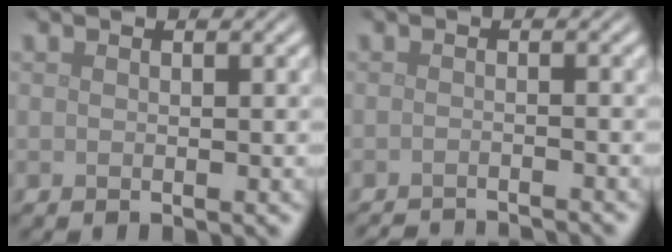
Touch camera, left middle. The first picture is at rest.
{"total": 4.0, "force": [-3.8, 0.5, 1.1], "torque": [-0.014, 0.002, -0.054]}